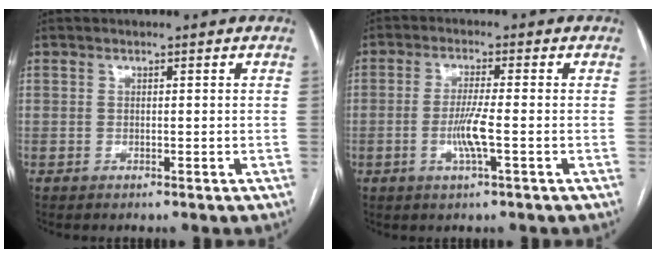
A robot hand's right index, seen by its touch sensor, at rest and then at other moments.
{"total": 4.9, "force": [-1.3, -0.1, 4.7], "torque": [-0.096, -0.008, -0.026]}